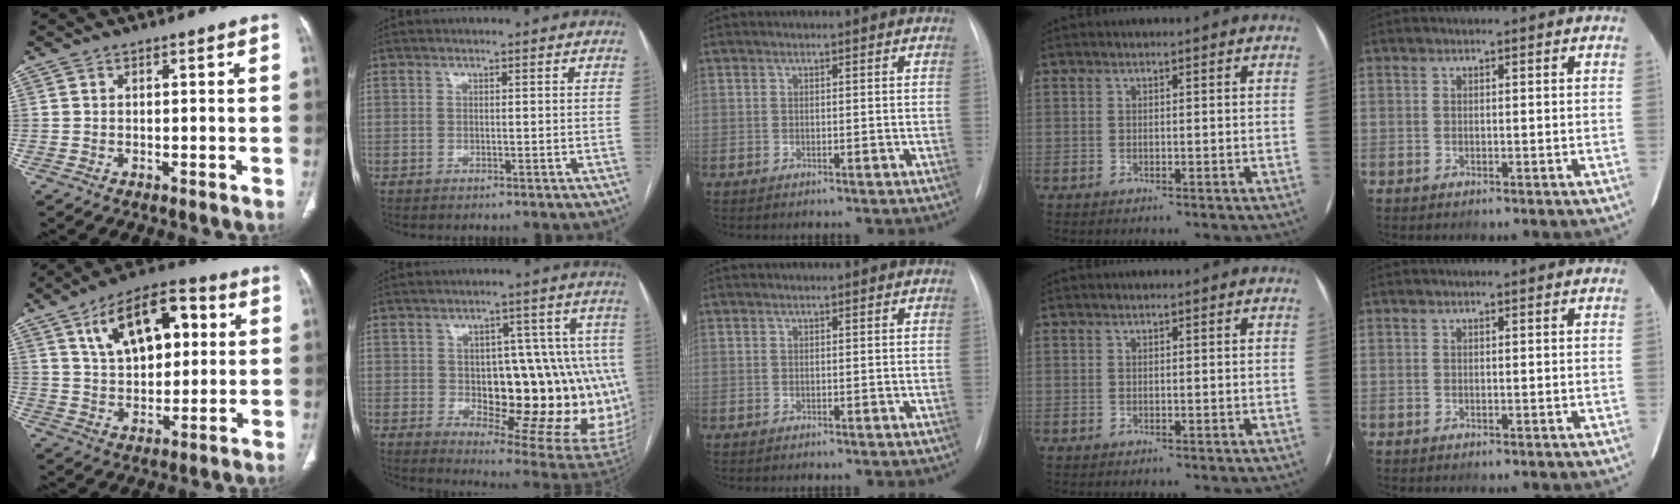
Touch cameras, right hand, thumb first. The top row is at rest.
{"thumb": {"total": 16.3, "force": [5.5, 8.9, 12.6], "torque": [-0.171, 0.003, 0.094]}, "index": {"total": 21.6, "force": [-1.8, 9.6, 19.2], "torque": [-0.183, 0.028, 0.006]}}